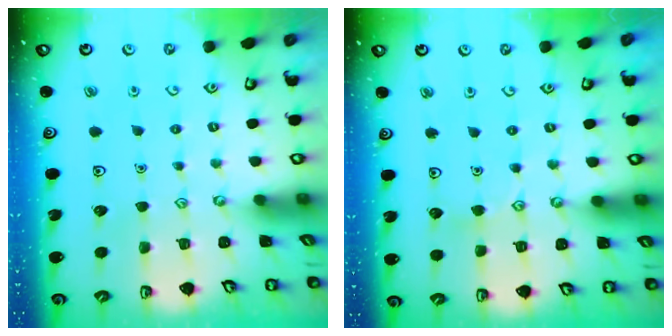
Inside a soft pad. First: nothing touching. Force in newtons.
{"total": 4.4, "press": 4.4, "slide": 0.4}